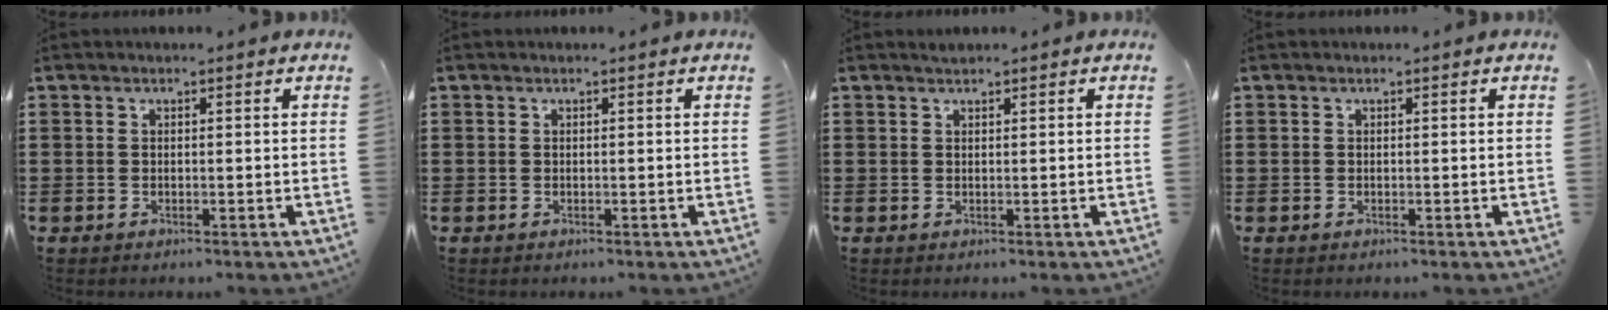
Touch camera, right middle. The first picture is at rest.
{"total": 0.0}
{"total": 0.7, "force": [0.6, 0.2, 0.0], "torque": [-0.001, 0.000, 0.012]}
{"total": 0.0}